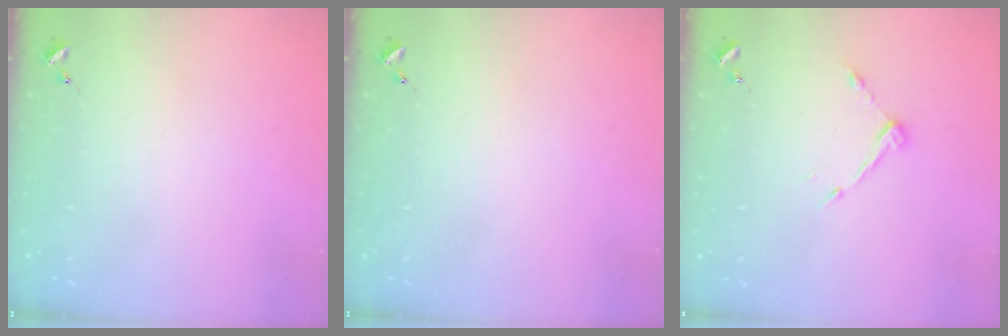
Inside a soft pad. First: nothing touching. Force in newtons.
{"total": 0.0}
{"total": 6.9, "press": 6.9, "slide": 0.3}